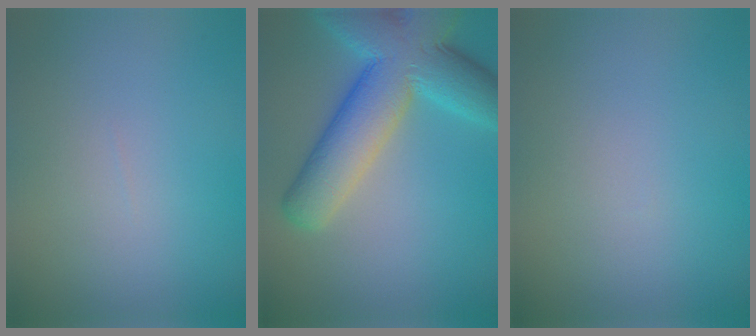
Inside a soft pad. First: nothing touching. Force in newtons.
{"total": 10.1, "press": 10.1, "slide": 0.4}
{"total": 0.0}